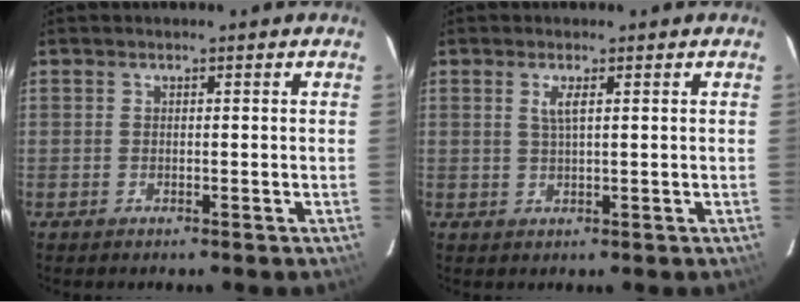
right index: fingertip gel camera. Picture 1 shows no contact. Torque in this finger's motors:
{"motor_torque": [0.02, 0.04, 0.09, 0.04]}